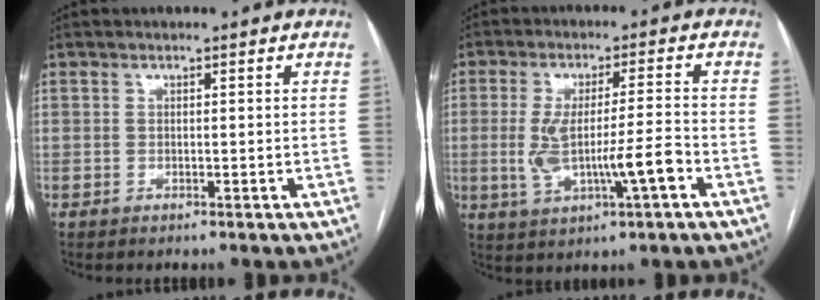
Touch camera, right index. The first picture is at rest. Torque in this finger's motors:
{"motor_torque": [1.00, 0.29, 0.34, 0.12]}